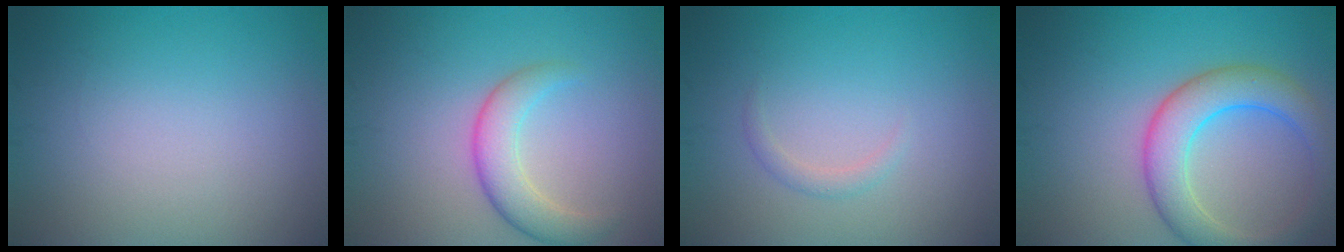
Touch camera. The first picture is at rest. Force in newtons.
{"total": 3.6, "press": 3.6, "slide": 0.2}
{"total": 1.0, "press": 1.0, "slide": 0.0}
{"total": 5.6, "press": 5.6, "slide": 0.4}